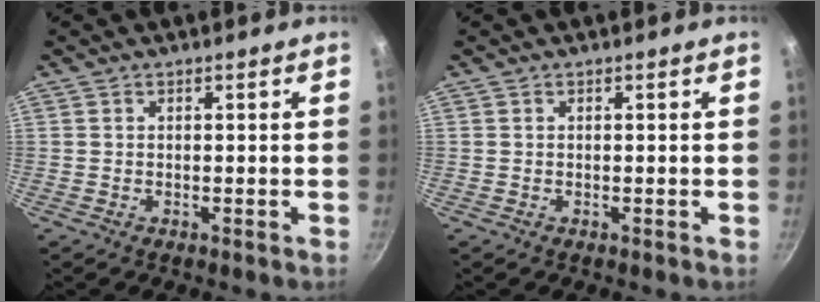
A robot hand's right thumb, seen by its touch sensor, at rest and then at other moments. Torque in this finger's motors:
{"motor_torque": [0.01, 0.01, -0.11, 0.09, 0.00]}